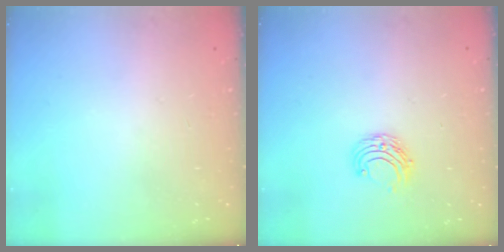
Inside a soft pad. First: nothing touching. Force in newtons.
{"total": 6.5, "press": 6.5, "slide": 0.6}